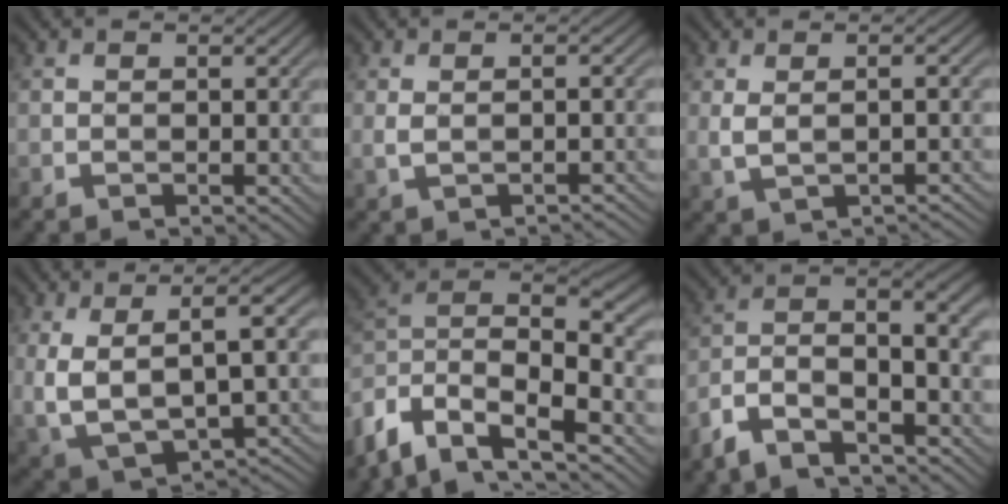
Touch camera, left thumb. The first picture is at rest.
{"total": 2.9, "force": [-0.1, 1.0, 2.7], "torque": [-0.044, 0.005, -0.004]}
{"total": 4.0, "force": [0.2, 1.3, 3.7], "torque": [-0.068, 0.007, 0.004]}
{"total": 9.9, "force": [0.6, 4.5, 8.9], "torque": [-0.199, -0.018, 0.017]}
{"total": 11.7, "force": [-5.9, 5.8, 8.3], "torque": [-0.185, -0.009, -0.121]}
{"total": 9.7, "force": [-4.8, 3.7, 7.6], "torque": [-0.140, 0.000, -0.101]}